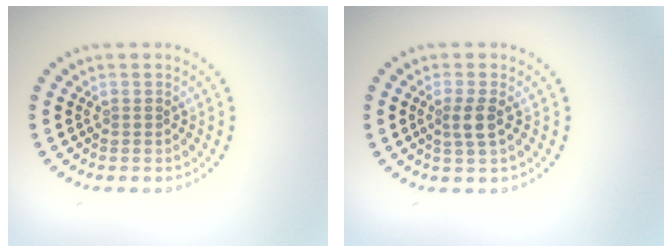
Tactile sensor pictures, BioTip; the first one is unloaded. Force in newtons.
{"total": 1.9, "press": 1.6, "slide": 1.1}